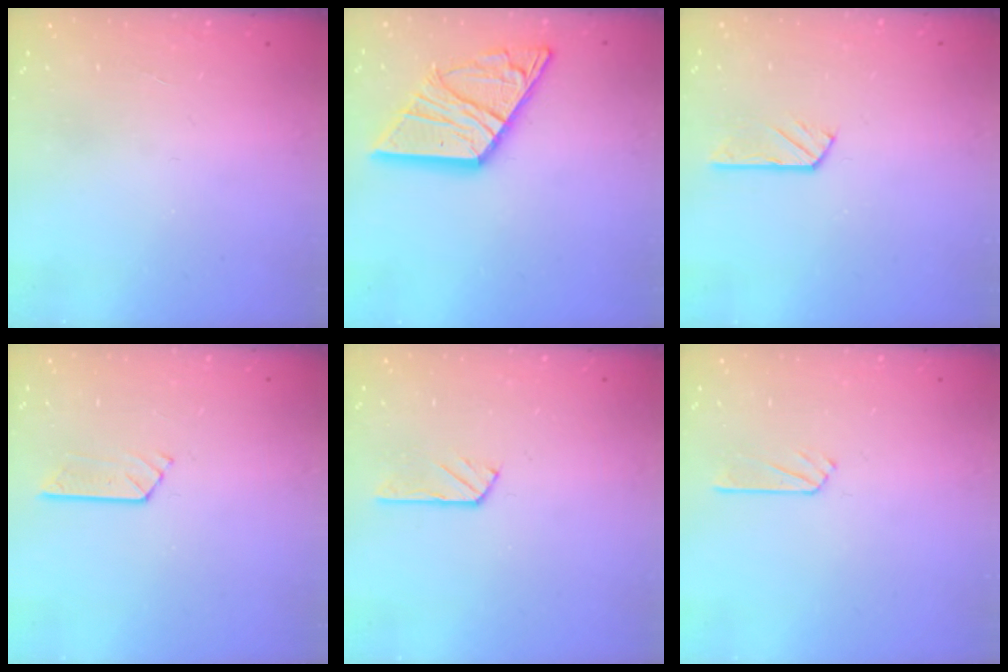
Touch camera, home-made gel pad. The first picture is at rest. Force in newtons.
{"total": 17.5, "press": 17.5, "slide": 1.5}
{"total": 2.9, "press": 2.9, "slide": 0.2}
{"total": 3.5, "press": 3.4, "slide": 0.3}
{"total": 2.9, "press": 2.9, "slide": 0.5}
{"total": 2.5, "press": 2.5, "slide": 0.2}